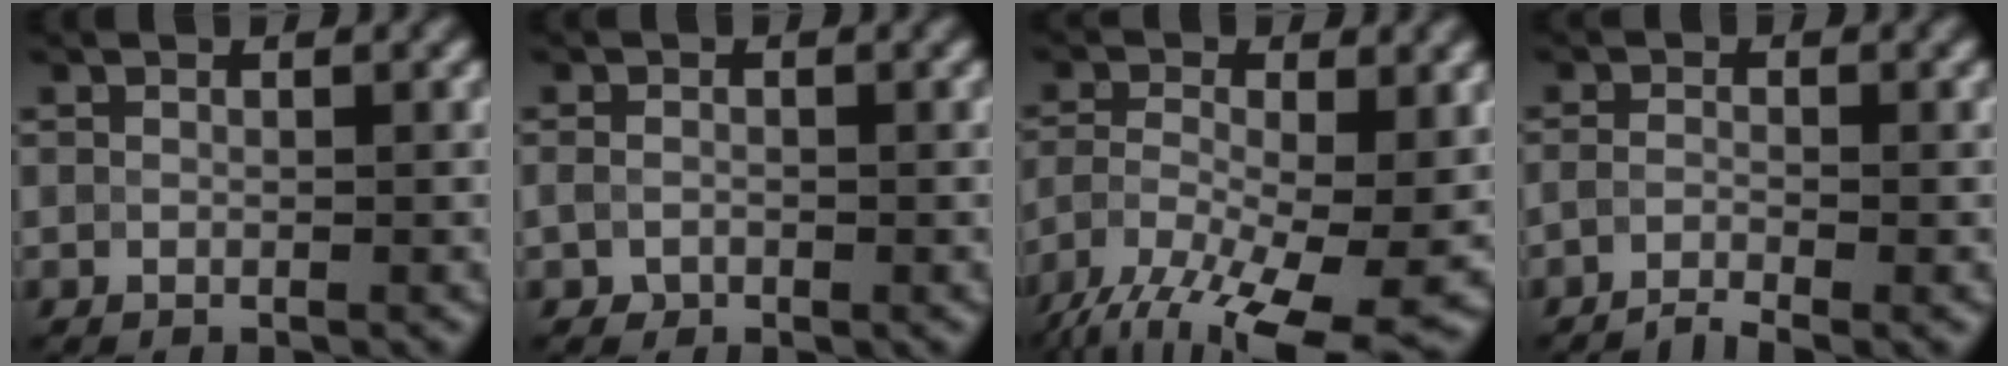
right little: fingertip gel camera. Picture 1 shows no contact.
{"total": 1.4, "force": [-0.9, 1.0, 0.5], "torque": [-0.010, 0.002, -0.012]}
{"total": 12.0, "force": [-7.5, 3.6, 8.6], "torque": [-0.162, -0.022, -0.130]}
{"total": 2.2, "force": [-2.1, 0.0, 0.6], "torque": [-0.006, -0.004, -0.042]}